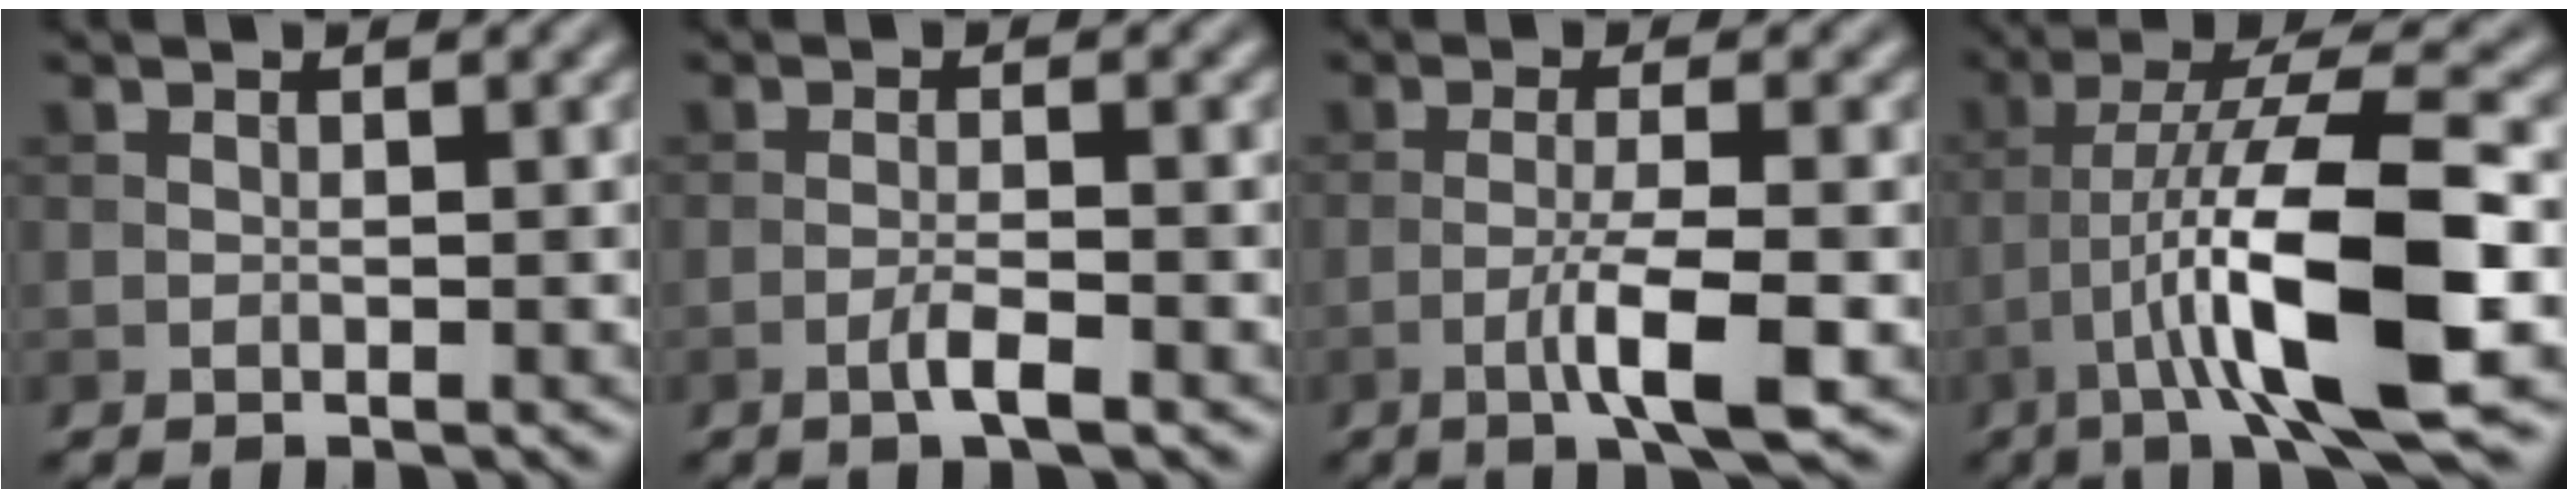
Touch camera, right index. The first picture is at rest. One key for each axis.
{"total": 2.4, "fx": -1.2, "fy": 0.3, "fz": 2.0, "tx": -0.035, "ty": 0.007, "tz": -0.028}
{"total": 4.8, "fx": -1.9, "fy": 0.5, "fz": 4.4, "tx": -0.075, "ty": 0.006, "tz": -0.039}
{"total": 11.3, "fx": -3.5, "fy": 2.1, "fz": 10.5, "tx": -0.182, "ty": 0.019, "tz": -0.062}